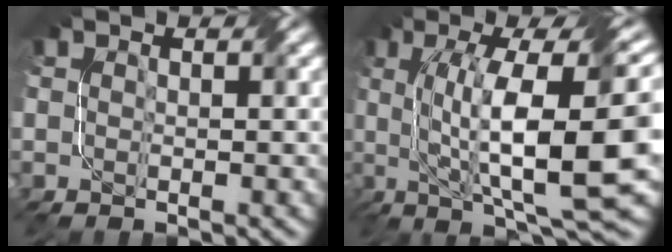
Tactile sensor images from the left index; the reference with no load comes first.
{"total": 13.7, "force": [1.5, 3.2, 13.3], "torque": [-0.207, 0.009, 0.034]}